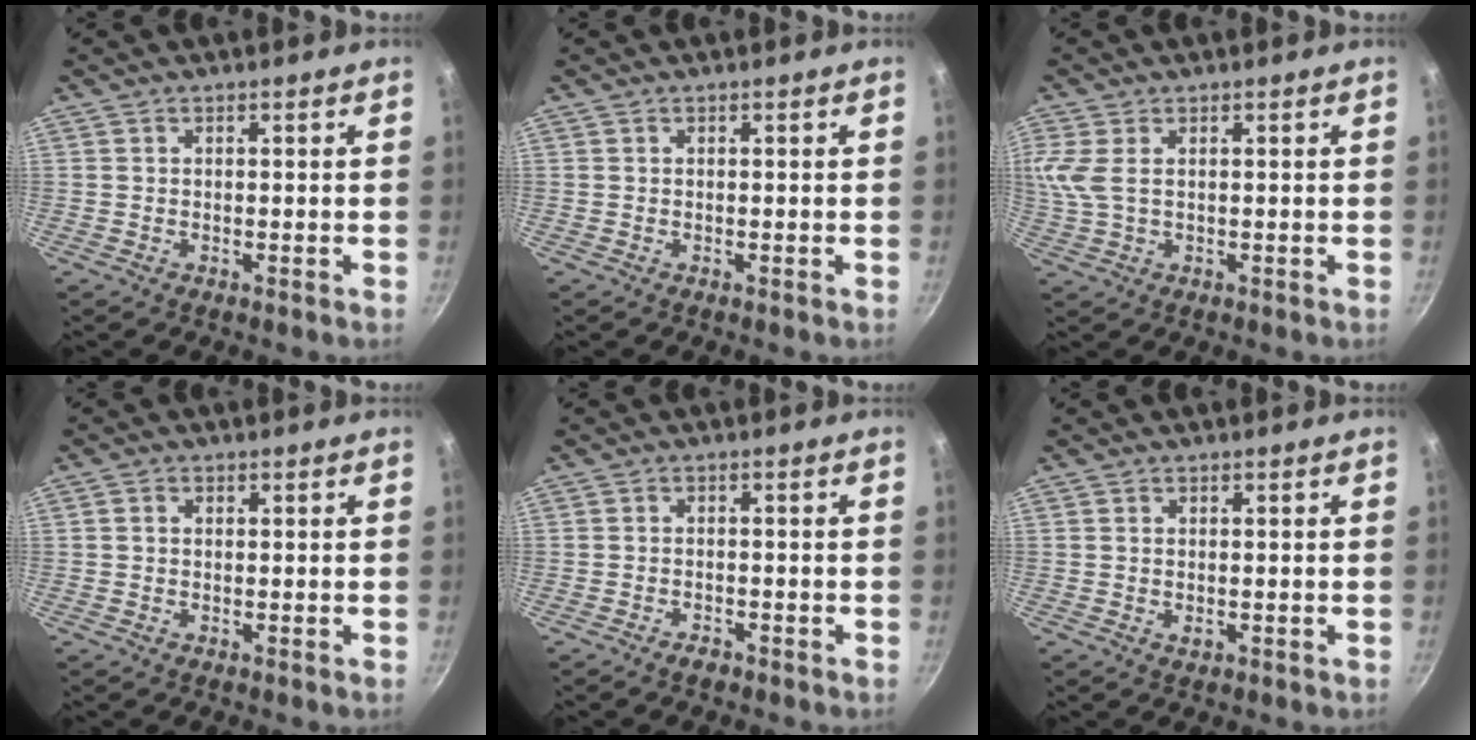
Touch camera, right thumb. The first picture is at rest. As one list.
[{"total": 0.0}, {"total": 5.9, "force": [1.5, 3.2, 4.7], "torque": [-0.111, 0.003, 0.033]}, {"total": 1.3, "force": [0.2, 1.1, 0.7], "torque": [-0.011, 0.005, 0.002]}, {"total": 2.0, "force": [-1.5, 1.0, 0.9], "torque": [-0.016, 0.017, -0.023]}, {"total": 1.3, "force": [0.0, 0.8, 0.9], "torque": [-0.015, -0.001, 0.000]}]